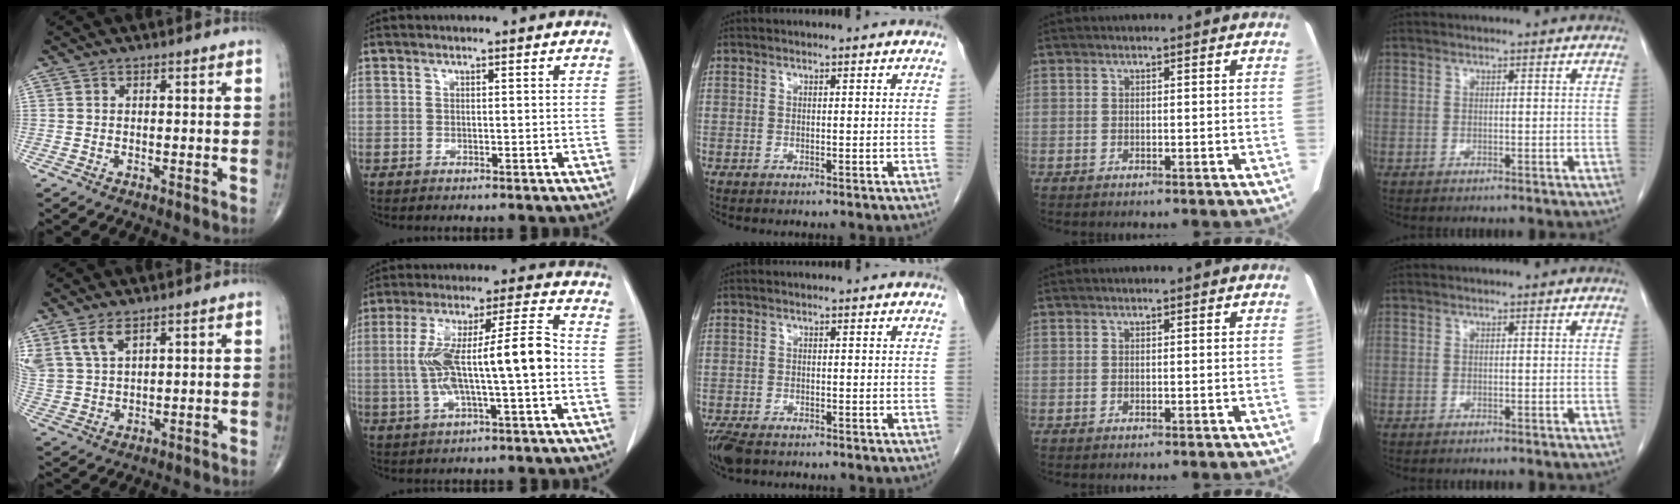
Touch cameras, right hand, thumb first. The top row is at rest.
{"thumb": {"total": 7.3, "force": [4.5, 3.5, 4.6], "torque": [-0.094, -0.010, 0.103]}, "index": {"total": 13.5, "force": [-1.1, 1.7, 13.4], "torque": [-0.250, 0.026, -0.016]}, "middle": {"total": 4.6, "force": [-3.5, 1.9, 2.4], "torque": [-0.048, -0.010, -0.059]}}